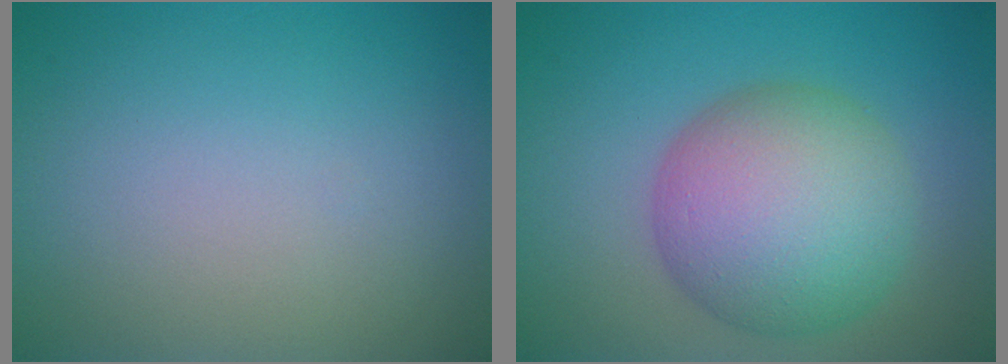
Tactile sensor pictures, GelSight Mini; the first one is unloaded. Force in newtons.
{"total": 9.1, "press": 9.1, "slide": 0.3}